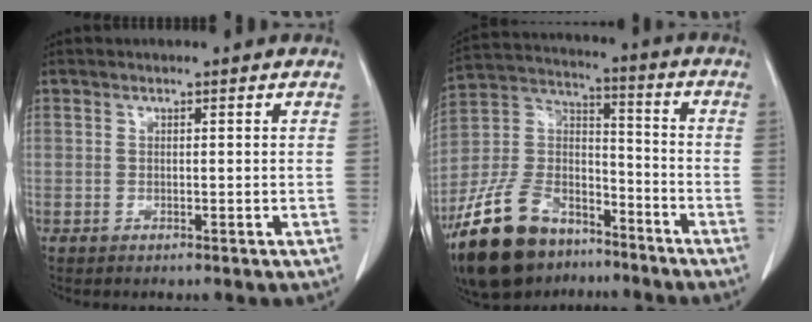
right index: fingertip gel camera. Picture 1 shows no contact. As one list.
[{"total": 18.5, "force": [-13.0, 9.2, 9.4], "torque": [-0.211, 0.018, -0.232]}]